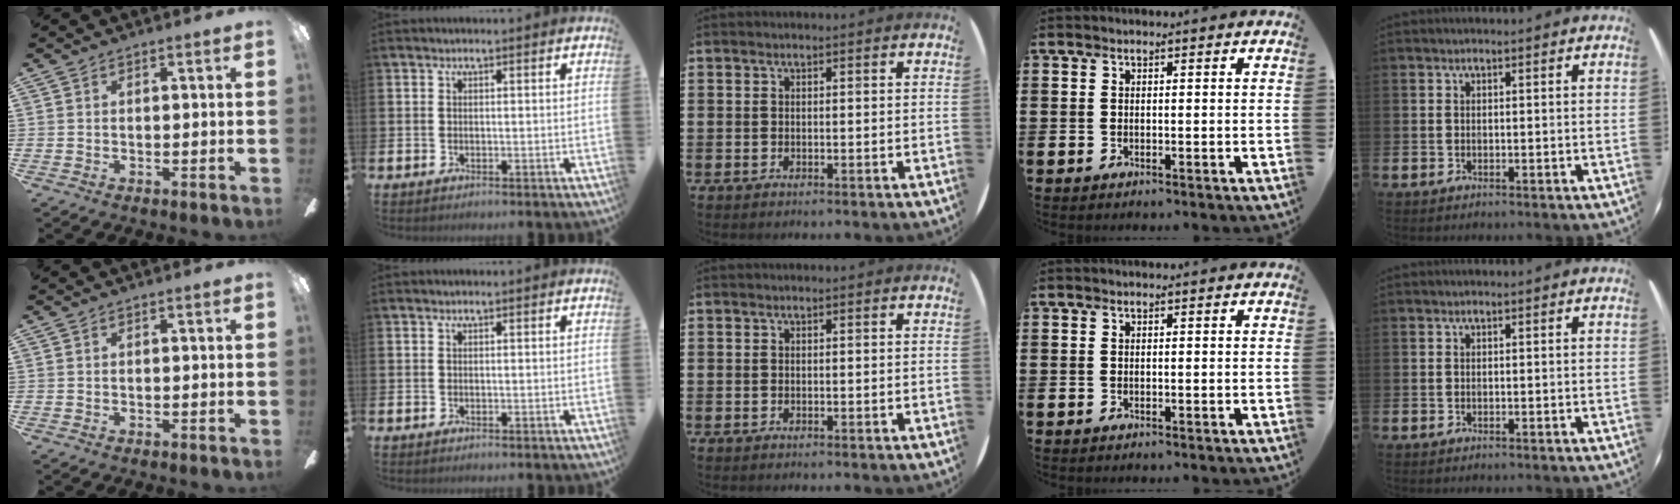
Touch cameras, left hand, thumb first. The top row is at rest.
{}